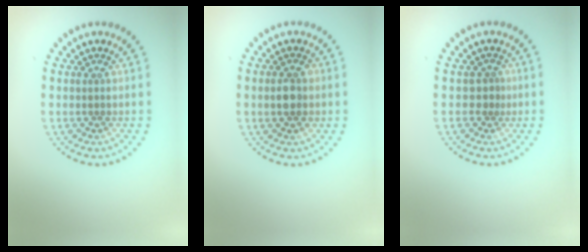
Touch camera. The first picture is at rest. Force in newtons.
{"total": 2.6, "press": 2.5, "slide": 0.3}
{"total": 1.1, "press": 0.6, "slide": 0.9}